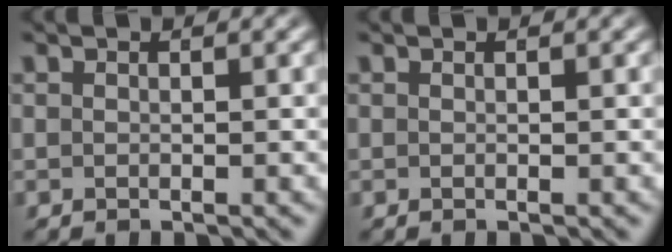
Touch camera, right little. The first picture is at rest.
{"total": 0.0}